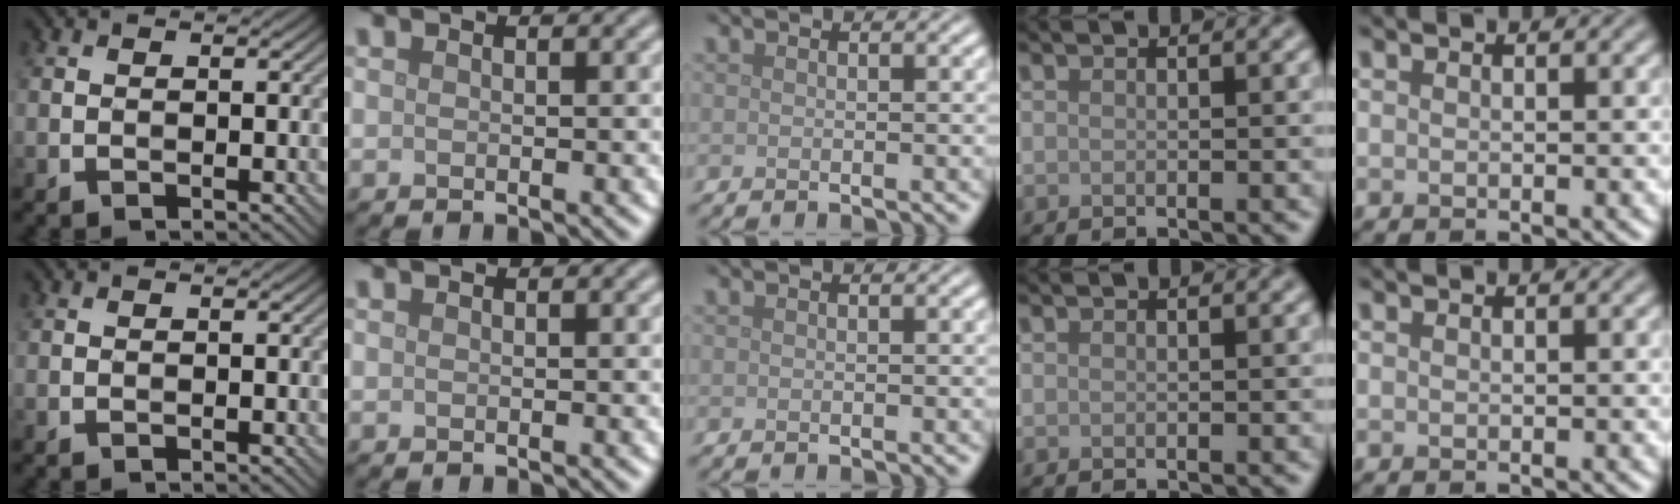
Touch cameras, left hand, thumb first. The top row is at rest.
{}